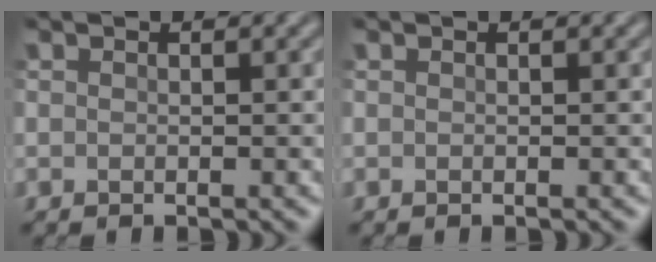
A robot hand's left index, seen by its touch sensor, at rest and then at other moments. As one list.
[{"total": 0.0}]